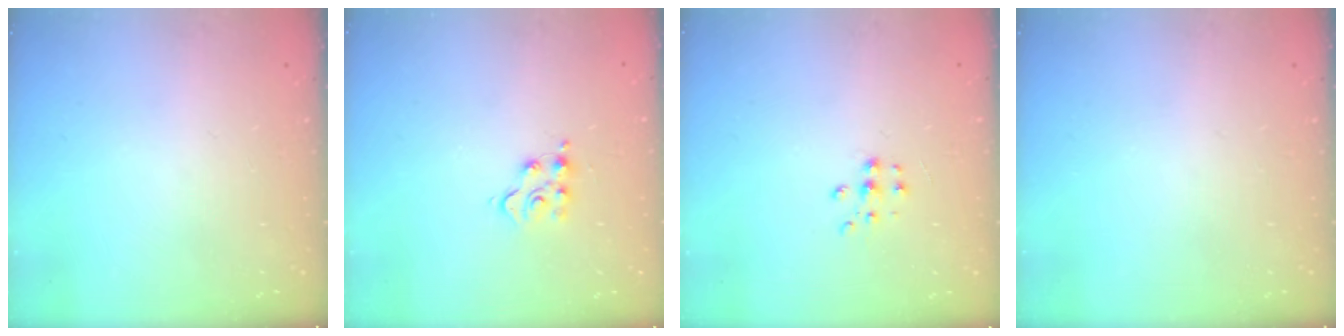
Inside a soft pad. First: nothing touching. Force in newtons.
{"total": 5.2, "press": 5.2, "slide": 0.4}
{"total": 5.6, "press": 5.6, "slide": 0.5}
{"total": 0.0}